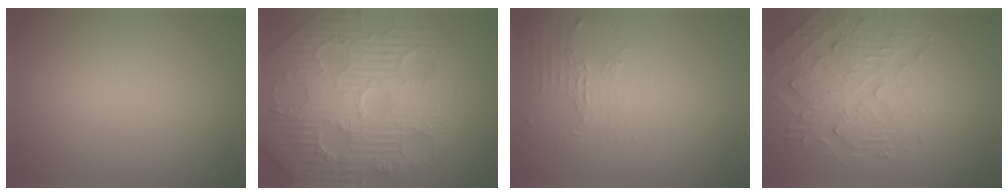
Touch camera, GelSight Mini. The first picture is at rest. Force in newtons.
{"total": 11.5, "press": 7.5, "slide": 8.7}
{"total": 2.1, "press": 1.5, "slide": 1.5}
{"total": 4.9, "press": 3.7, "slide": 3.2}